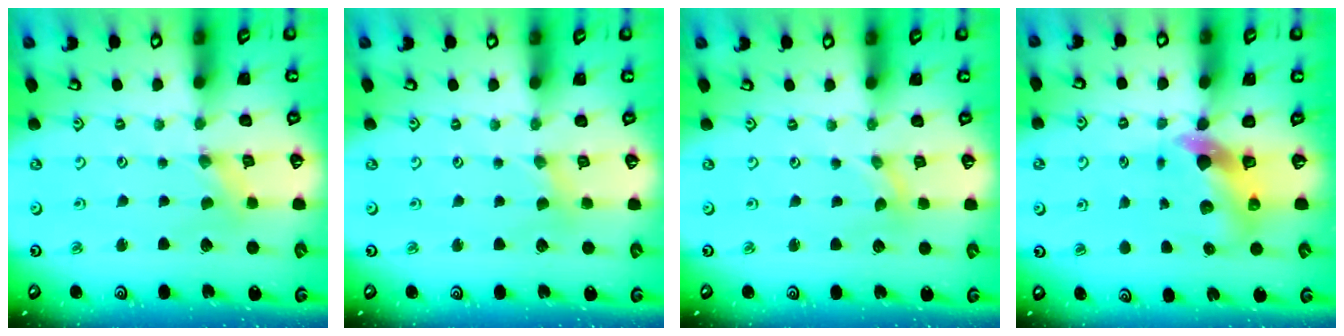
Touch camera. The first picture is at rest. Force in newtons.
{"total": 1.5, "press": 1.5, "slide": 0.3}
{"total": 0.0}
{"total": 7.6, "press": 7.5, "slide": 1.2}